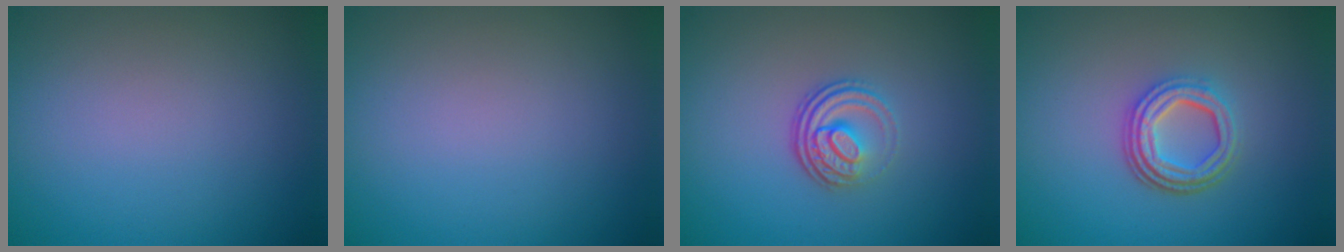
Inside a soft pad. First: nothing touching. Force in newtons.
{"total": 0.0}
{"total": 3.5, "press": 2.4, "slide": 2.5}
{"total": 4.4, "press": 3.2, "slide": 3.0}